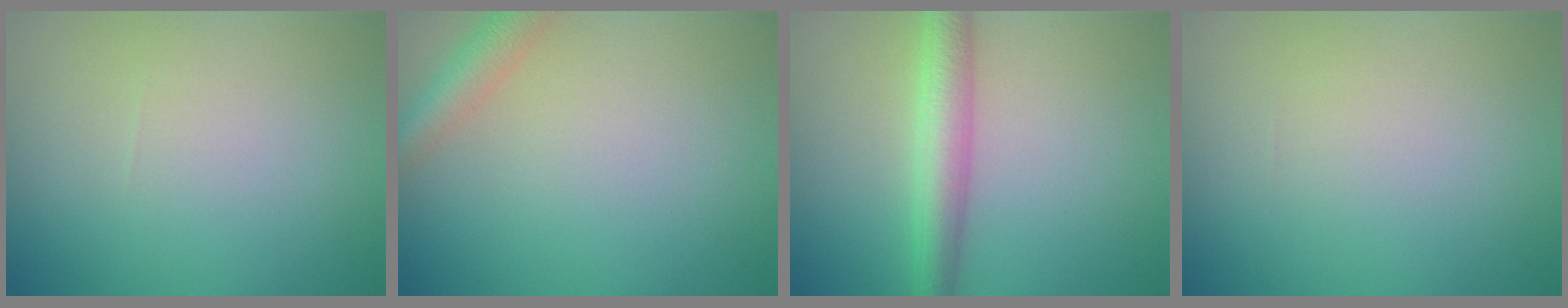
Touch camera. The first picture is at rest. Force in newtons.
{"total": 2.9, "press": 2.9, "slide": 0.2}
{"total": 4.2, "press": 4.2, "slide": 0.0}
{"total": 0.0}